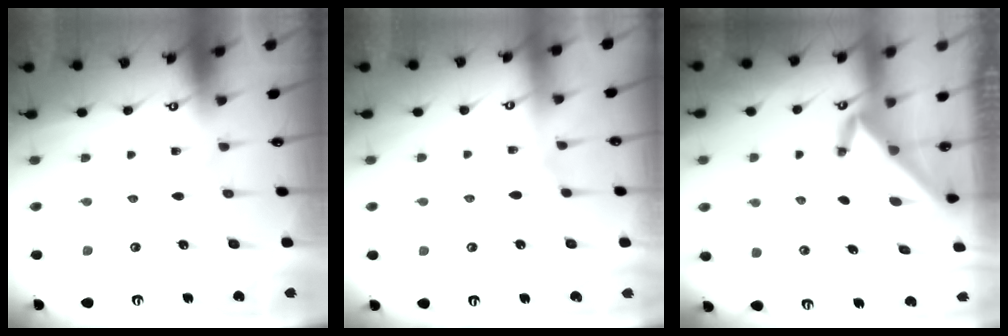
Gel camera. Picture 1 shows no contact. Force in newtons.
{"total": 2.4, "press": 2.3, "slide": 0.5}
{"total": 3.5, "press": 3.5, "slide": 0.3}